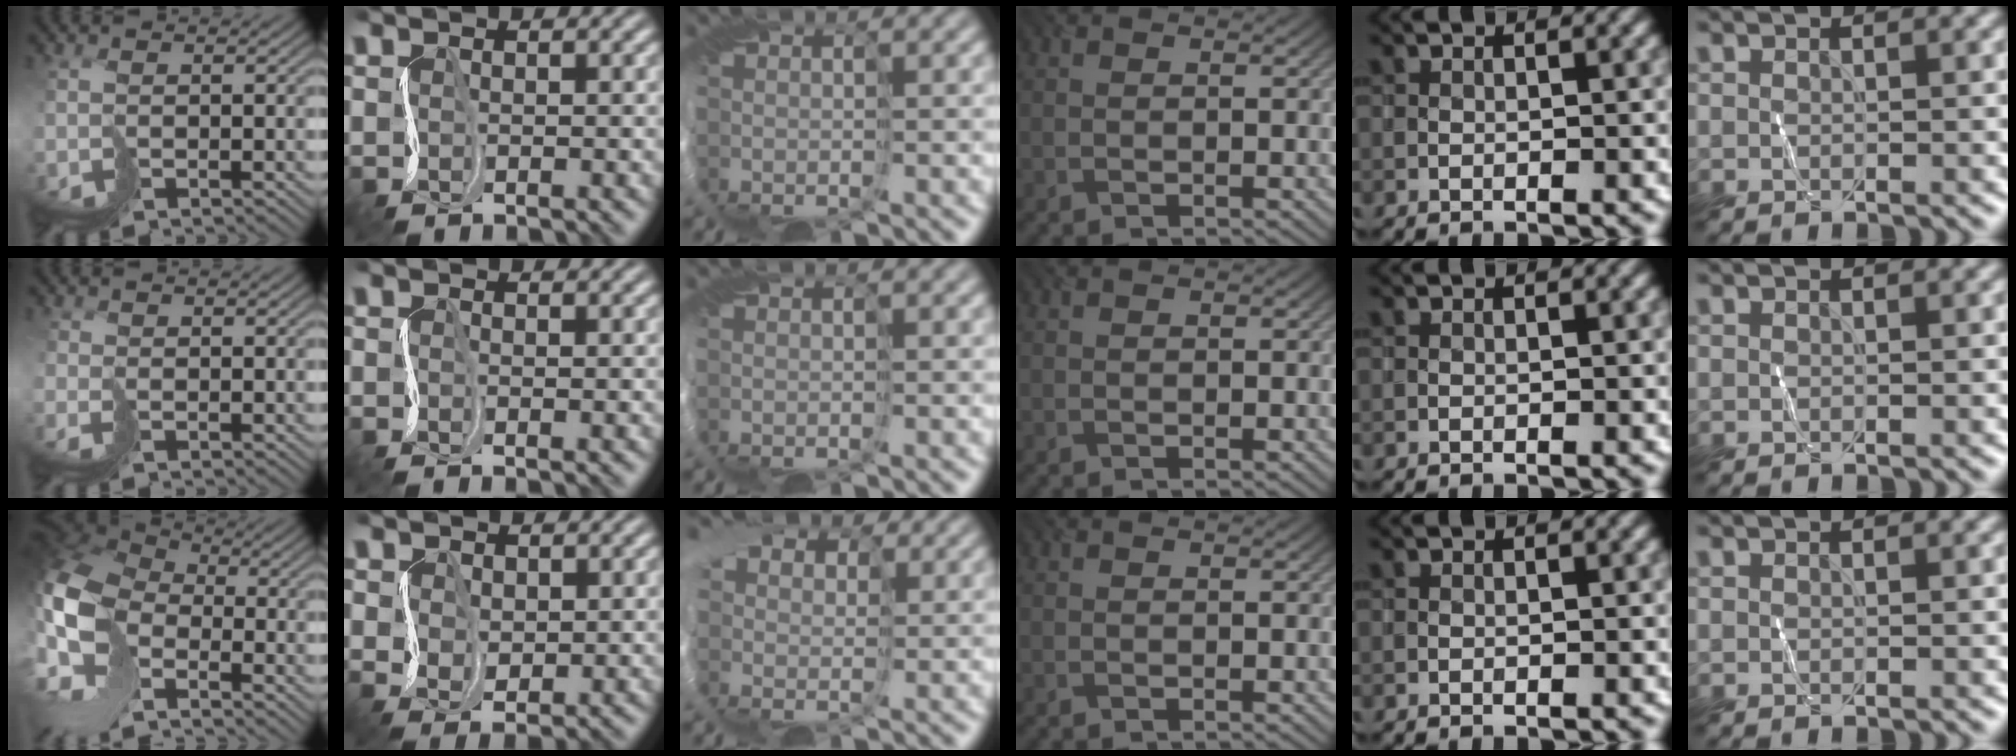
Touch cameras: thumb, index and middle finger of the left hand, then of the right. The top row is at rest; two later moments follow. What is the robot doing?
{"motion": "cut", "object": "paper"}